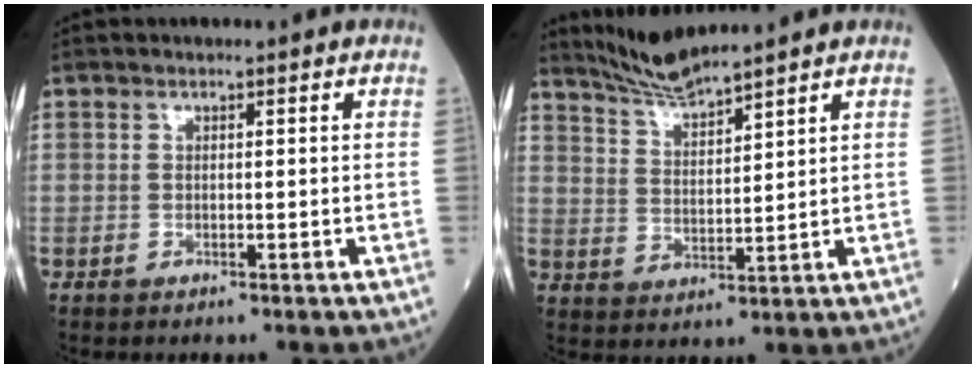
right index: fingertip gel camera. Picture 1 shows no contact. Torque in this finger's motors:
{"motor_torque": [-0.08, 0.55, -0.04, 0.02]}